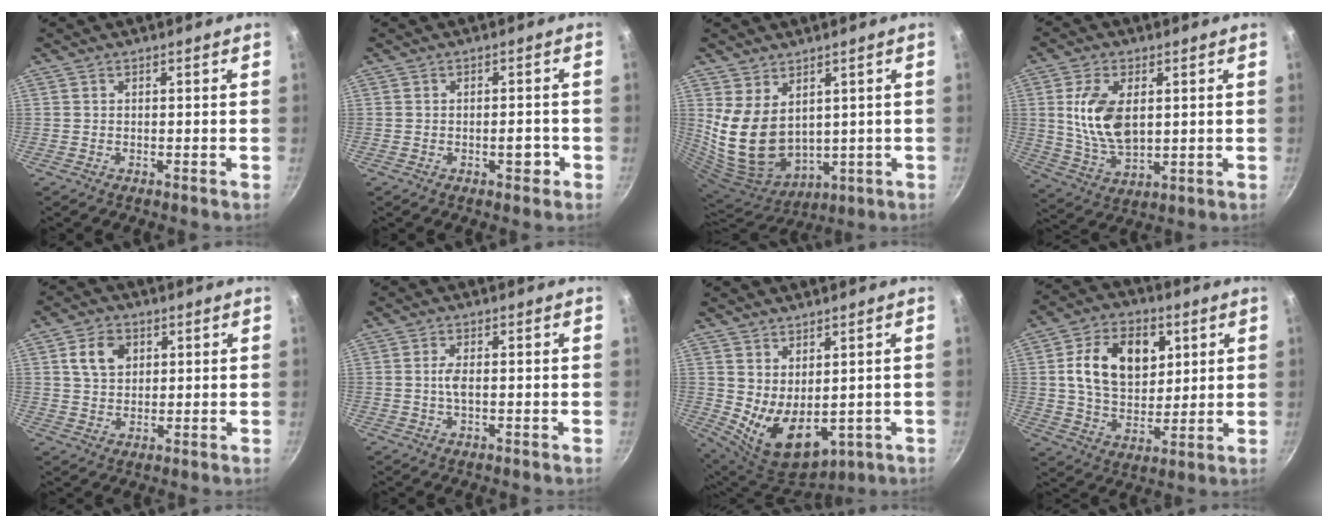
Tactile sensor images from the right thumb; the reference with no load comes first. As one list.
[{"total": 2.8, "force": [-1.1, 1.5, 2.1], "torque": [-0.011, 0.014, -0.016]}, {"total": 13.1, "force": [3.5, 9.2, 8.8], "torque": [-0.146, -0.040, 0.093]}, {"total": 12.1, "force": [2.2, 6.8, 9.7], "torque": [-0.175, -0.016, 0.049]}, {"total": 6.5, "force": [2.2, 4.8, 3.8], "torque": [-0.052, 0.000, 0.038]}, {"total": 2.4, "force": [0.0, 0.8, 2.3], "torque": [-0.052, 0.002, -0.002]}, {"total": 10.7, "force": [0.8, 6.7, 8.3], "torque": [-0.122, -0.032, 0.045]}, {"total": 15.9, "force": [4.4, 10.9, 10.7], "torque": [-0.150, -0.009, 0.069]}]